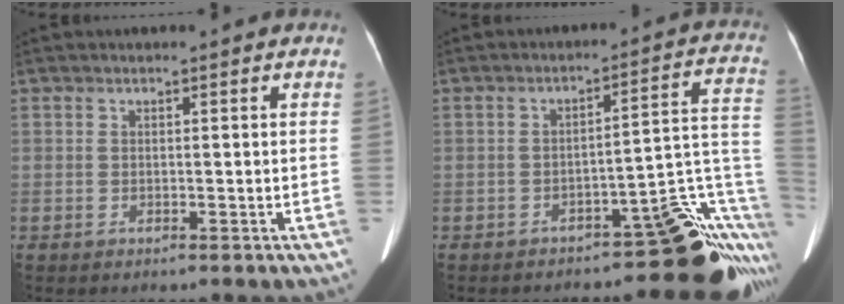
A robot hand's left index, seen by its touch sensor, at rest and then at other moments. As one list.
[{"total": 17.6, "force": [-11.3, 4.3, 12.8], "torque": [-0.040, 0.054, -0.131]}]